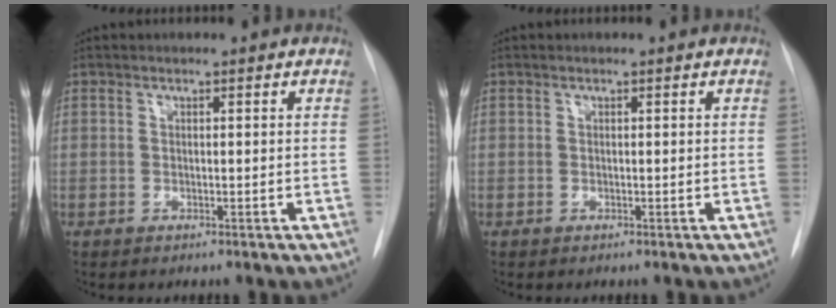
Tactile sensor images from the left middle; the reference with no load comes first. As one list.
[{"total": 0.0}]